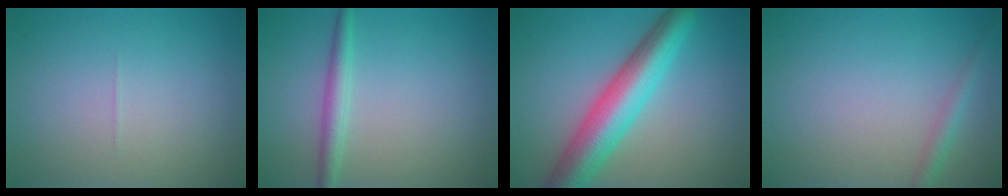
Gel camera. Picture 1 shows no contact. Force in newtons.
{"total": 2.2, "press": 2.2, "slide": 0.1}
{"total": 7.6, "press": 7.6, "slide": 0.1}
{"total": 1.6, "press": 1.6, "slide": 0.1}